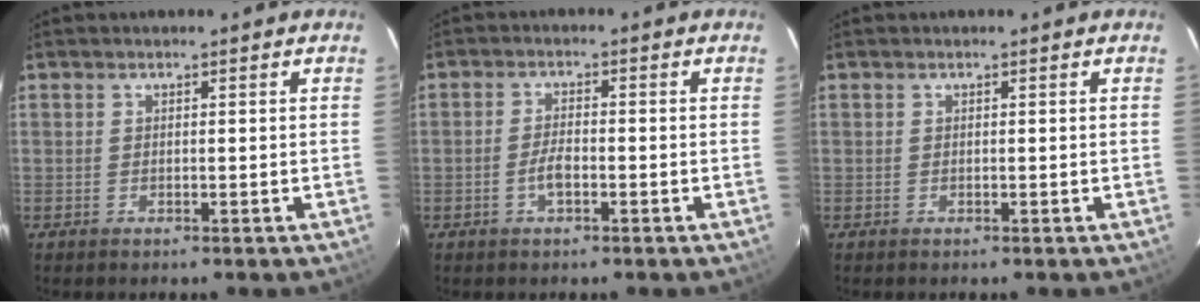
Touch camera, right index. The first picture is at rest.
{"total": 3.2, "force": [-1.3, 1.2, 2.6], "torque": [-0.056, 0.002, -0.025]}
{"total": 0.0}